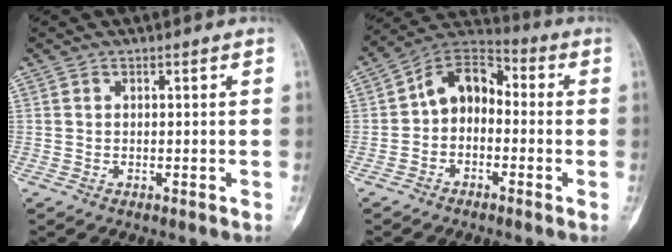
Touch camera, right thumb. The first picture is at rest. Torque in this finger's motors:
{"motor_torque": [0.63, 1.82, 0.05, -0.04, 0.20]}